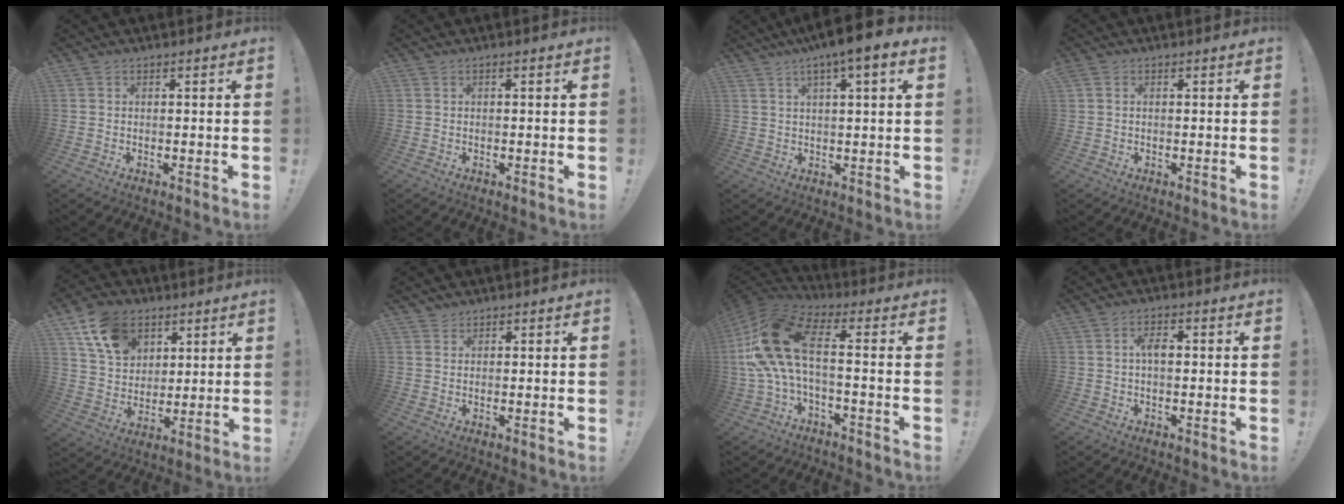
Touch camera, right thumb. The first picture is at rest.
{"total": 0.0}
{"total": 7.3, "force": [3.4, 0.9, 6.4], "torque": [-0.092, -0.020, 0.051]}
{"total": 0.6, "force": [0.2, 0.4, 0.4], "torque": [-0.003, -0.002, 0.002]}
{"total": 14.4, "force": [7.2, 10.6, 6.6], "torque": [-0.111, -0.027, 0.143]}
{"total": 1.9, "force": [1.7, 0.8, 0.0], "torque": [0.006, -0.006, 0.031]}
{"total": 16.6, "force": [0.7, 7.7, 14.7], "torque": [-0.293, 0.004, 0.014]}
{"total": 3.1, "force": [0.4, 1.5, 2.7], "torque": [-0.046, 0.008, 0.002]}